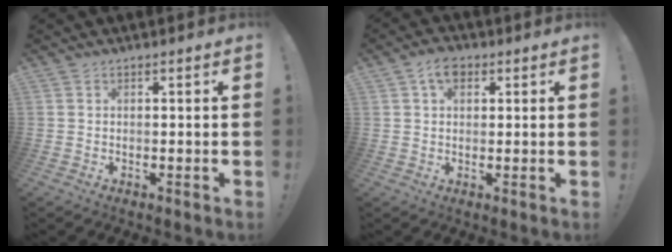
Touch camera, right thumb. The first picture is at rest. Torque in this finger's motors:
{"motor_torque": [-0.13, 0.73, 0.04, 0.03, 0.16]}